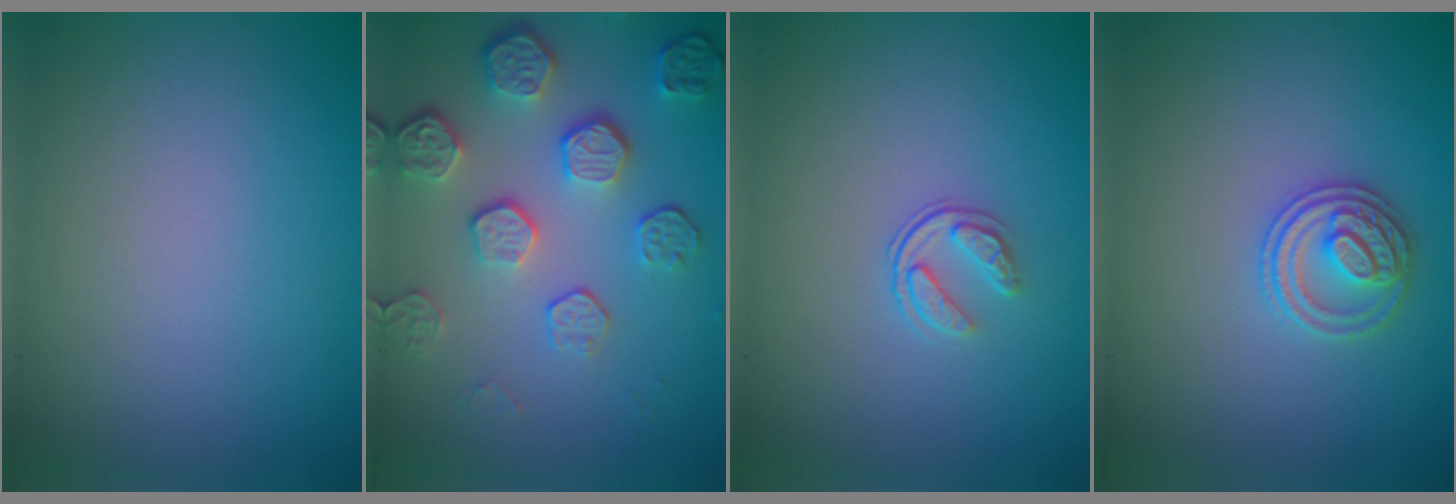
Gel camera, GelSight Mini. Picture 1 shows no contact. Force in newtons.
{"total": 5.6, "press": 4.2, "slide": 3.7}
{"total": 1.7, "press": 1.1, "slide": 1.3}
{"total": 2.7, "press": 2.7, "slide": 0.6}